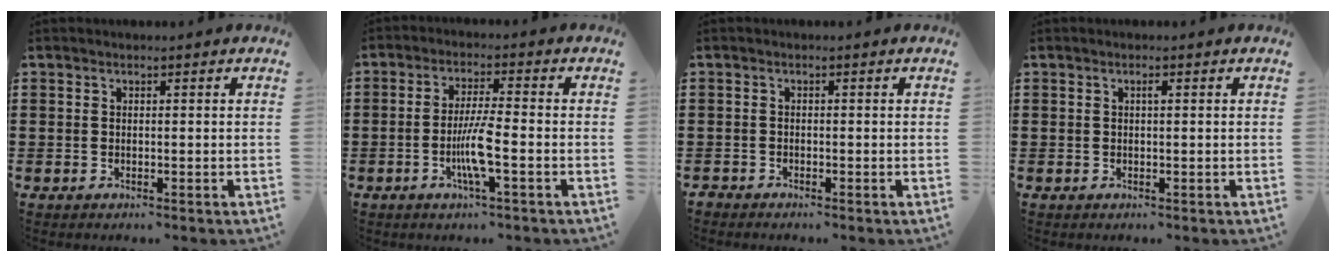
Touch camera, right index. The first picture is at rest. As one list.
[{"total": 6.0, "force": [-1.9, 0.5, 5.7], "torque": [-0.118, -0.013, -0.041]}, {"total": 1.1, "force": [-1.0, 0.4, -0.1], "torque": [-0.001, 0.004, -0.024]}, {"total": 0.5, "force": [0.1, 0.1, 0.5], "torque": [-0.010, 0.000, 0.002]}]